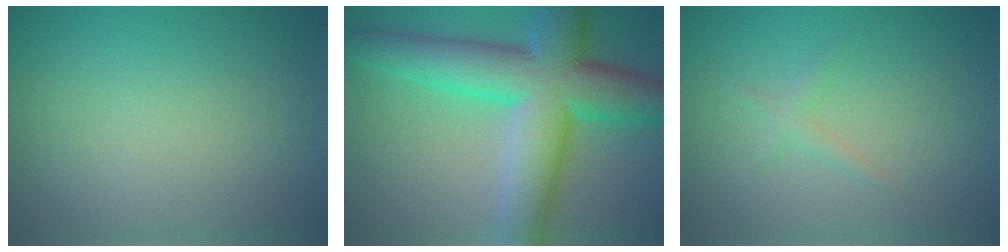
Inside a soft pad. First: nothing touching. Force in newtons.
{"total": 11.8, "press": 11.8, "slide": 0.1}
{"total": 1.1, "press": 1.1, "slide": 0.0}